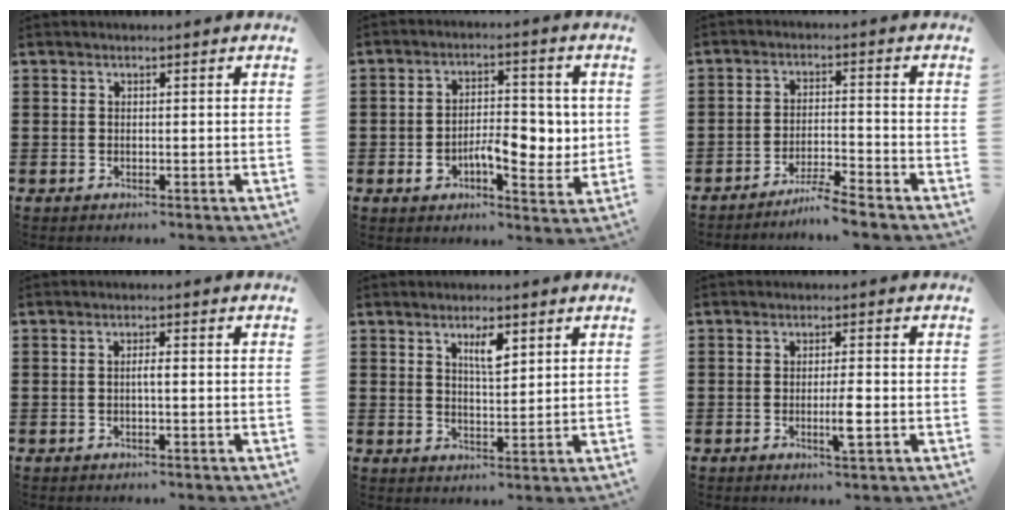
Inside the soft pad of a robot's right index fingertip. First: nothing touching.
{"total": 8.1, "force": [-1.5, 4.2, 6.8], "torque": [-0.101, 0.004, -0.031]}
{"total": 4.3, "force": [-4.0, -0.6, 1.5], "torque": [-0.034, -0.007, -0.080]}
{"total": 1.5, "force": [-0.3, 0.2, 1.5], "torque": [-0.027, 0.000, -0.006]}
{"total": 4.0, "force": [2.2, 1.2, 3.1], "torque": [-0.051, -0.001, 0.033]}
{"total": 3.8, "force": [-1.0, 0.3, 3.6], "torque": [-0.068, -0.007, -0.021]}